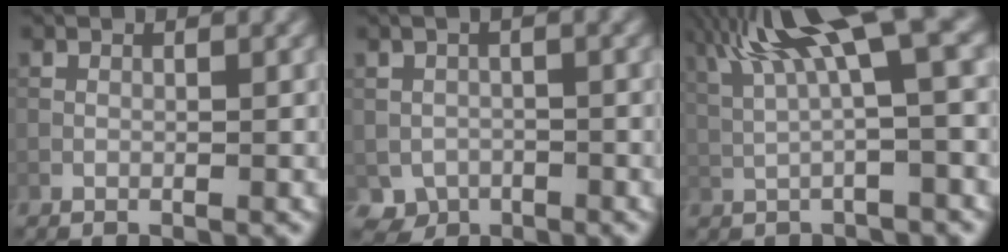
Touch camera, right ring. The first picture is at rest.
{"total": 2.9, "force": [-1.2, 2.2, 1.4], "torque": [-0.026, -0.006, -0.022]}
{"total": 9.3, "force": [3.6, 1.7, 8.4], "torque": [-0.150, 0.028, 0.069]}